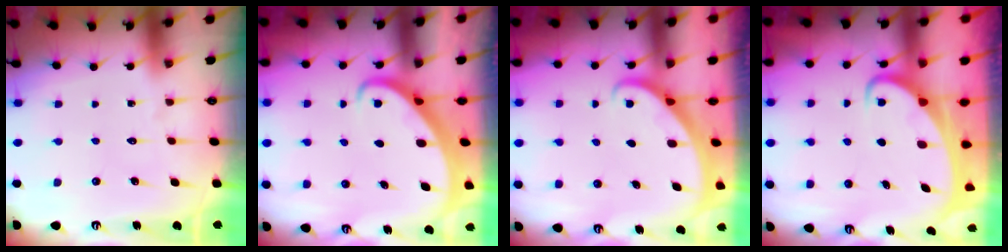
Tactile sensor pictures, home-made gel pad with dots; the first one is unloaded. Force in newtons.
{"total": 2.5, "press": 2.5, "slide": 0.2}
{"total": 1.3, "press": 1.3, "slide": 0.1}
{"total": 2.6, "press": 2.6, "slide": 0.5}